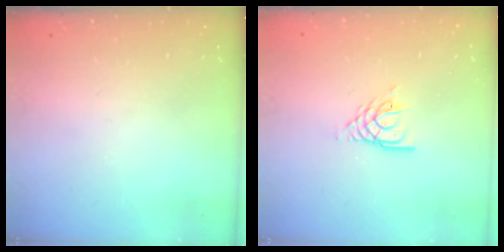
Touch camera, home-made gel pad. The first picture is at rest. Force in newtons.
{"total": 4.2, "press": 4.1, "slide": 0.5}